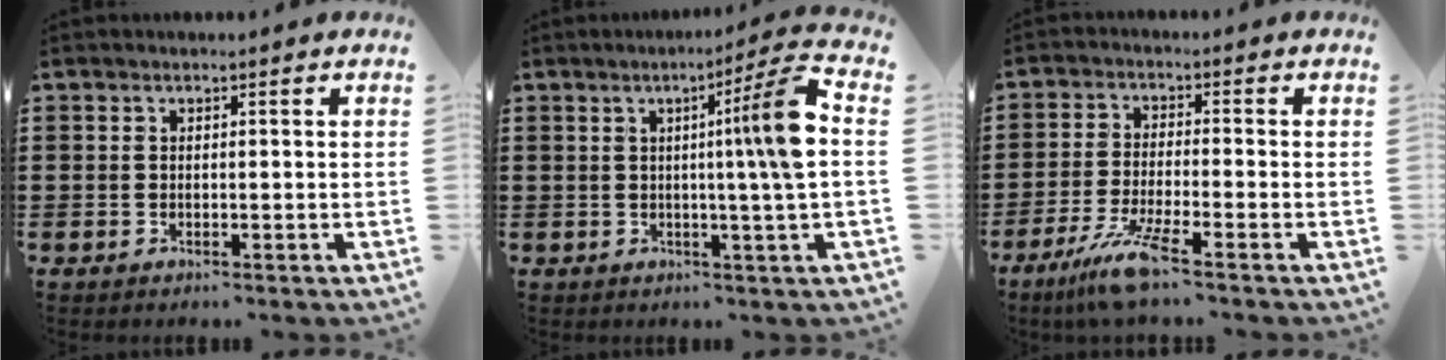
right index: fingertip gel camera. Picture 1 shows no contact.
{"total": 9.9, "force": [1.2, -0.8, 9.8], "torque": [-0.156, -0.013, 0.006]}
{"total": 6.8, "force": [-4.5, 0.0, 5.1], "torque": [-0.123, -0.023, -0.087]}